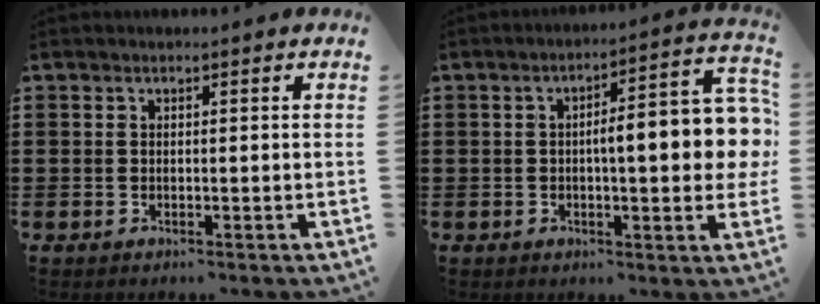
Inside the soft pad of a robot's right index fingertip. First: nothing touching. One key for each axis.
{"total": 9.6, "fx": 0.3, "fy": 2.3, "fz": 9.3, "tx": -0.133, "ty": -0.009, "tz": -0.002}